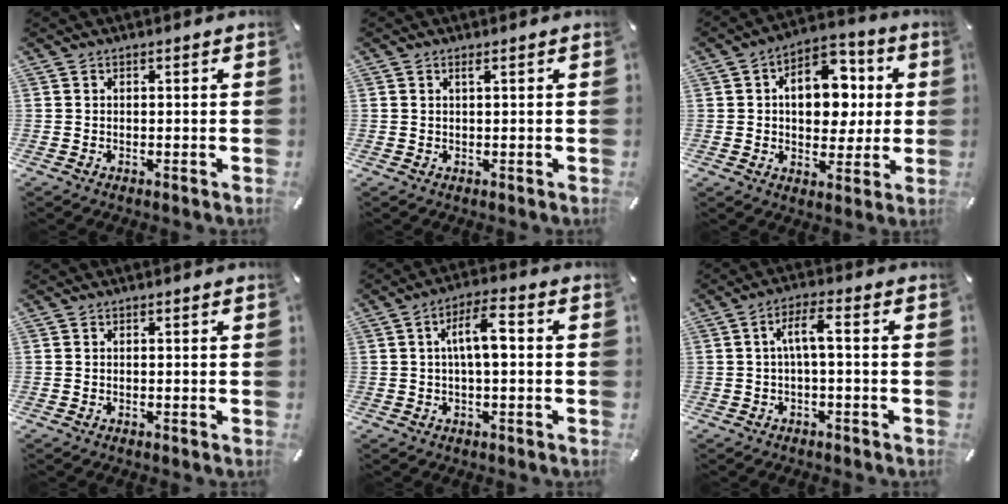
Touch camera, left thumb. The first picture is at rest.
{"total": 0.7, "force": [0.4, 0.0, 0.6], "torque": [-0.010, 0.002, 0.007]}
{"total": 13.8, "force": [1.9, 9.7, 9.7], "torque": [-0.132, -0.001, 0.032]}
{"total": 0.0}
{"total": 7.4, "force": [0.7, 2.6, 7.0], "torque": [-0.131, 0.012, 0.006]}
{"total": 5.8, "force": [-0.2, 1.6, 5.6], "torque": [-0.112, 0.010, -0.008]}